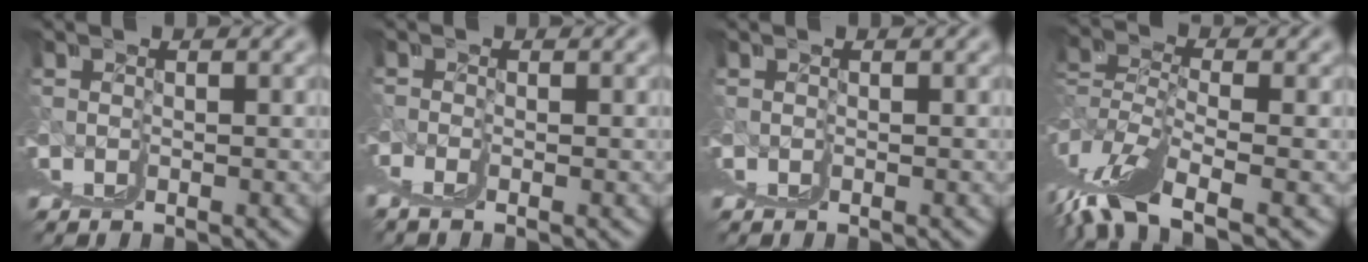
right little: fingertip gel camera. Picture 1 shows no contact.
{"total": 0.9, "force": [0.4, -0.3, 0.7], "torque": [-0.012, 0.002, 0.009]}
{"total": 0.0}
{"total": 3.6, "force": [-0.1, 0.1, 3.6], "torque": [-0.071, -0.008, 0.012]}